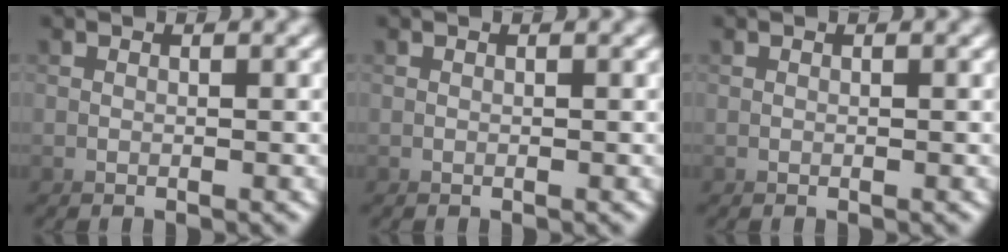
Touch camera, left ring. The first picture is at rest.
{"total": 0.0}
{"total": 0.0}